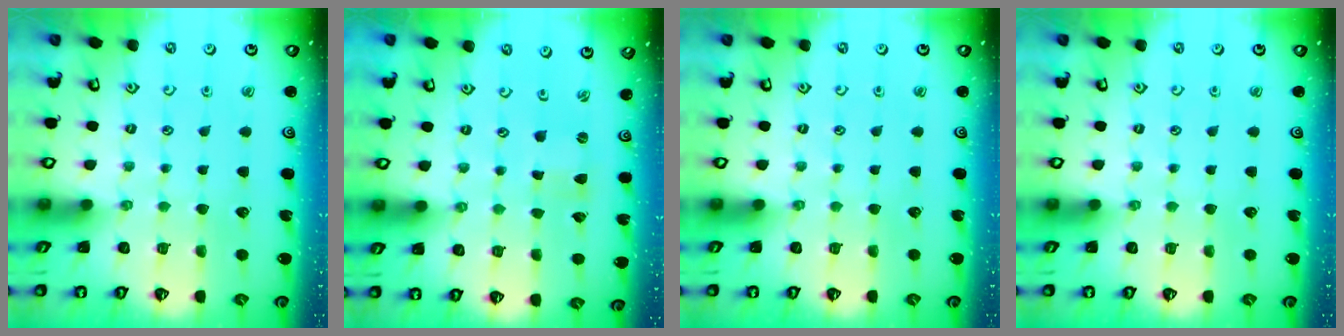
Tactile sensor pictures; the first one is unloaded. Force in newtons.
{"total": 0.0}
{"total": 0.0}
{"total": 0.0}